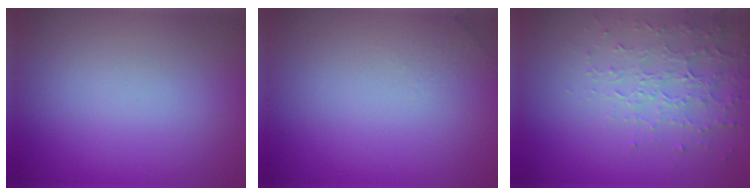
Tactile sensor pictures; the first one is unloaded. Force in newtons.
{"total": 1.0, "press": 0.9, "slide": 0.3}
{"total": 3.6, "press": 3.3, "slide": 1.4}